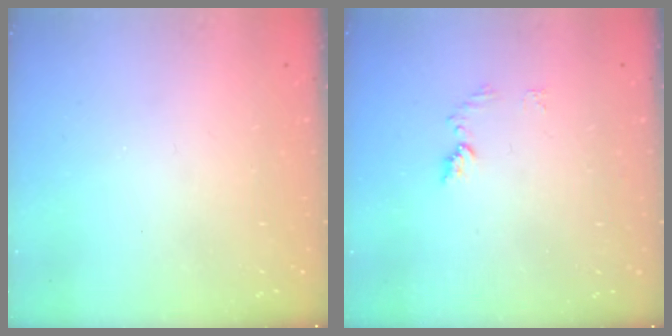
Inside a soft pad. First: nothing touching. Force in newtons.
{"total": 7.2, "press": 7.2, "slide": 0.7}